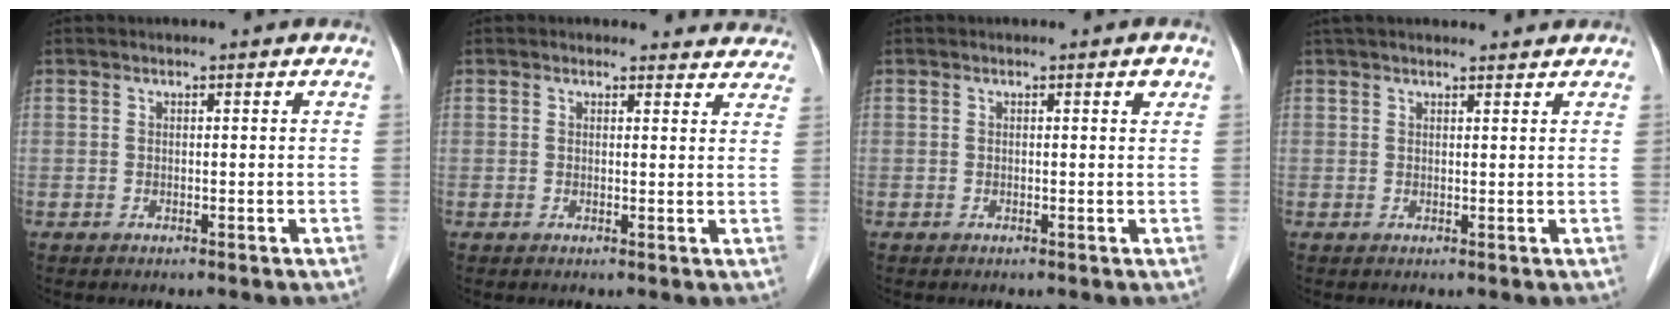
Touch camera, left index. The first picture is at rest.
{"total": 6.5, "force": [6.1, 2.3, -0.1], "torque": [0.035, -0.006, 0.036]}
{"total": 0.9, "force": [0.4, 0.2, 0.7], "torque": [-0.008, -0.004, 0.002]}
{"total": 9.7, "force": [8.8, 1.7, 3.8], "torque": [-0.053, 0.035, 0.122]}